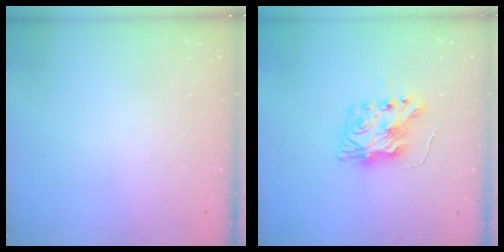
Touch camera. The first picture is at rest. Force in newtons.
{"total": 8.5, "press": 8.4, "slide": 0.4}